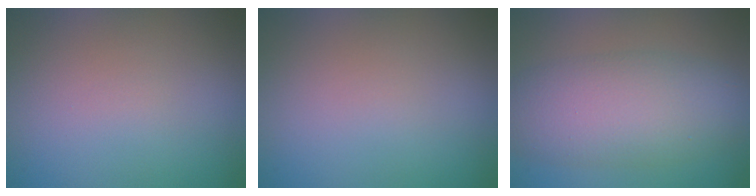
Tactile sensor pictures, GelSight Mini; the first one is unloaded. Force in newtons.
{"total": 0.0}
{"total": 7.3, "press": 7.3, "slide": 0.3}